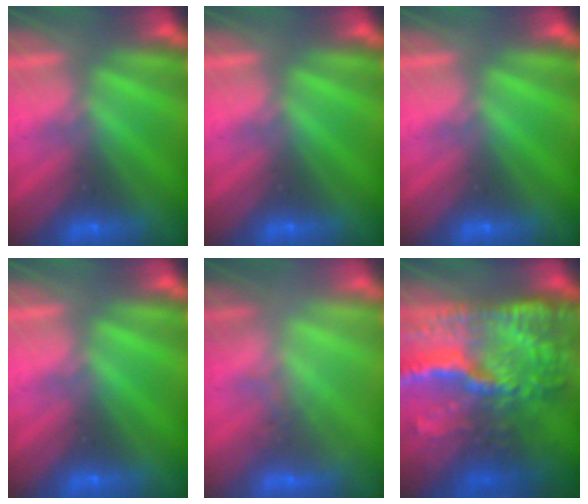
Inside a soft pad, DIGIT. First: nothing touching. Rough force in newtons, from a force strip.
{"total": 0.0}
{"total": 0.0}
{"total": 0.0}
{"total": 2.8}
{"total": 7.0}